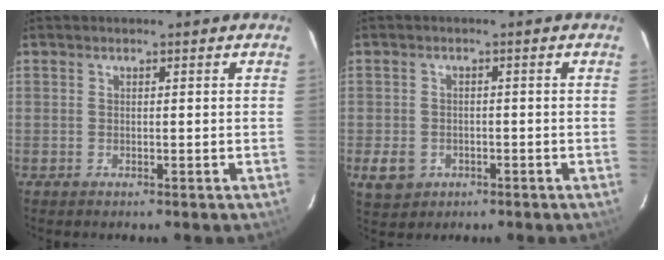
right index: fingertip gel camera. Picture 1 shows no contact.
{"total": 5.2, "force": [-1.7, 4.6, 1.9], "torque": [-0.051, 0.006, -0.018]}